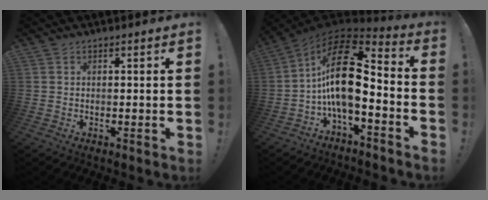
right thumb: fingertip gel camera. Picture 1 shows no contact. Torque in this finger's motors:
{"motor_torque": [2.39, 2.62, 1.52, -1.25, 0.61]}